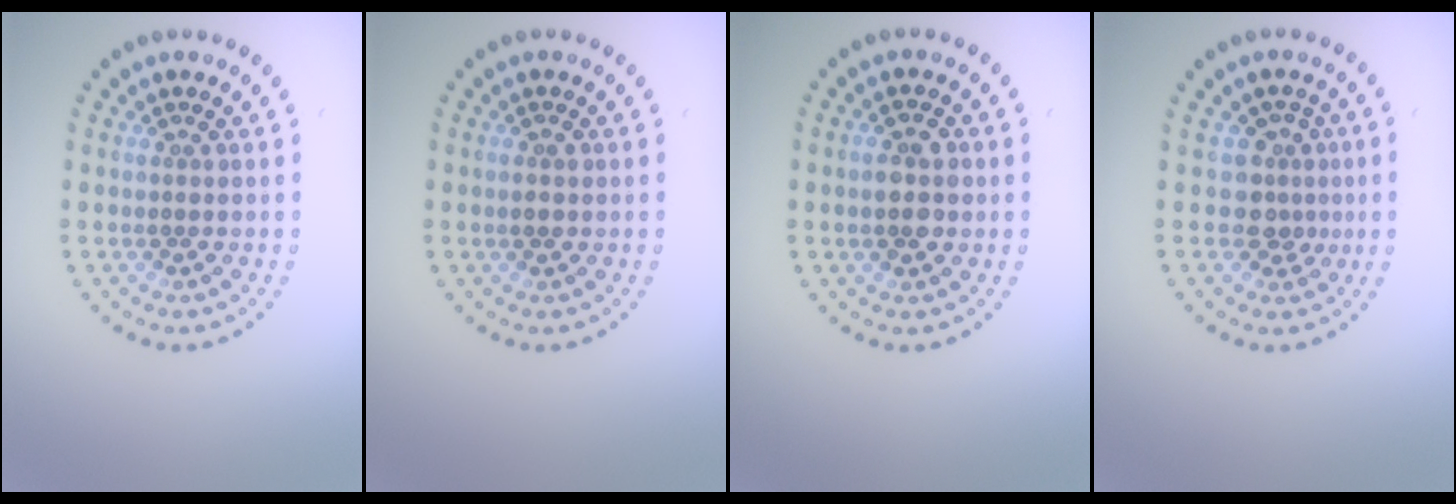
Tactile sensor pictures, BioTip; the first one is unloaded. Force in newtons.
{"total": 1.4, "press": 1.4, "slide": 0.2}
{"total": 2.8, "press": 2.8, "slide": 0.2}
{"total": 2.5, "press": 1.9, "slide": 1.7}